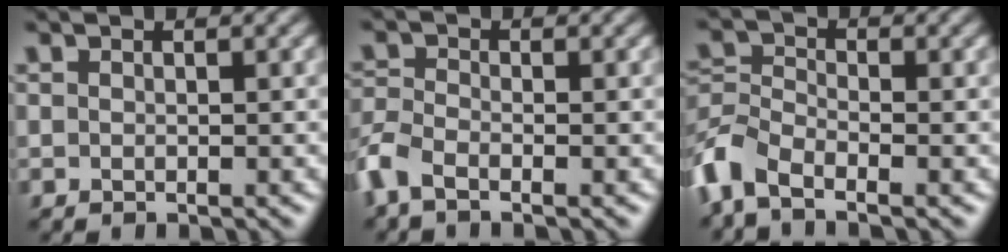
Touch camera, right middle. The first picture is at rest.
{"total": 3.4, "force": [-2.1, 1.6, 2.1], "torque": [-0.058, -0.008, -0.062]}
{"total": 5.2, "force": [-3.3, 2.5, 3.1], "torque": [-0.072, -0.003, -0.084]}